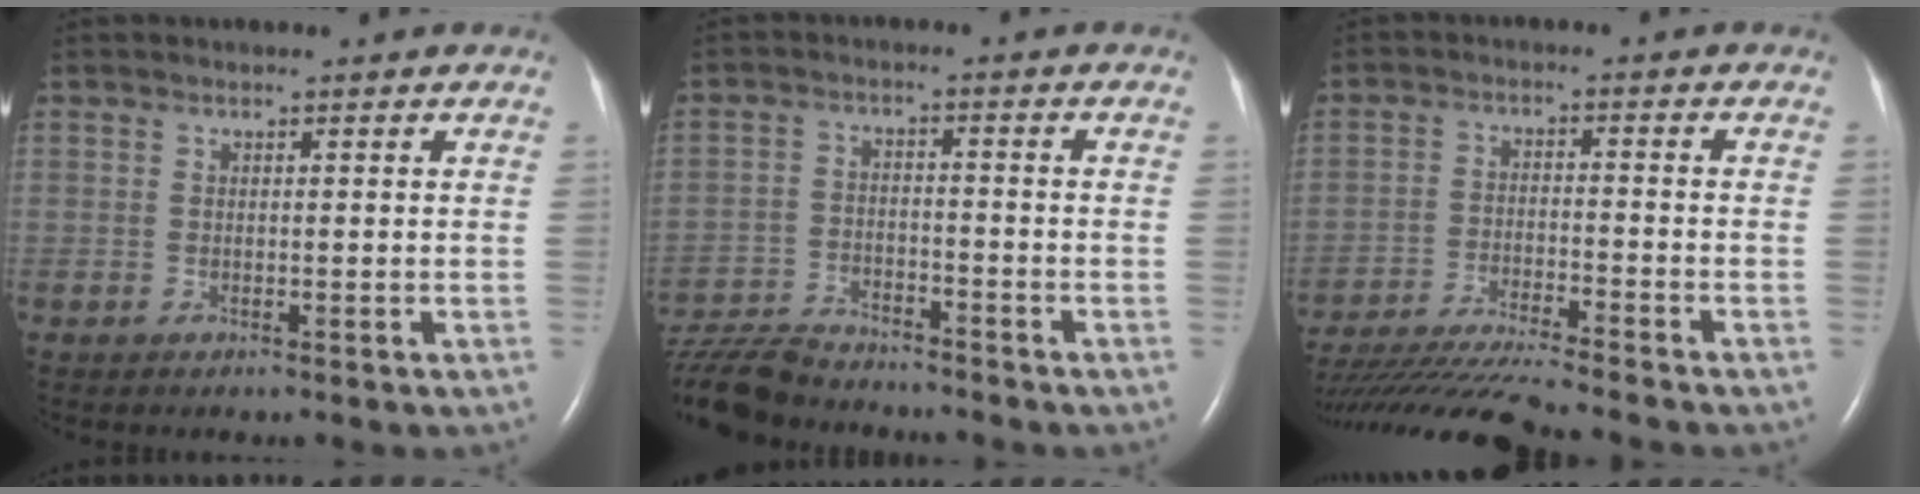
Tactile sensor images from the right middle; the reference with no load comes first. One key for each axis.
{"total": 11.8, "fx": -11.1, "fy": 2.1, "fz": 3.4, "tx": -0.072, "ty": -0.004, "tz": -0.191}
{"total": 14.3, "fx": -13.1, "fy": -1.4, "fz": 5.7, "tx": -0.093, "ty": -0.027, "tz": -0.223}